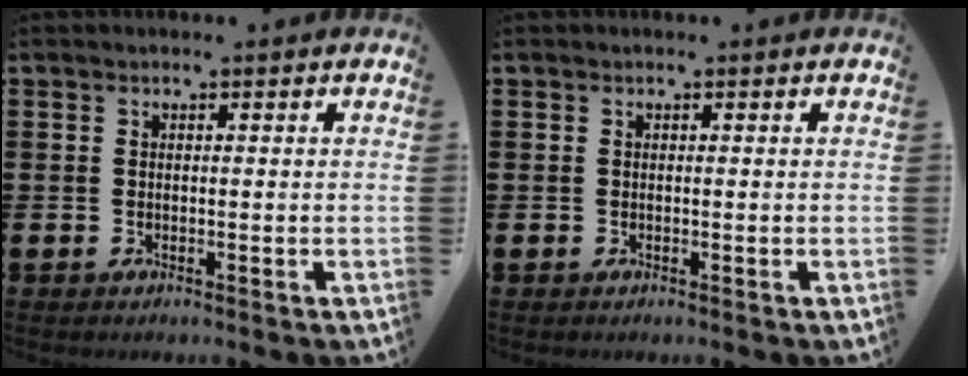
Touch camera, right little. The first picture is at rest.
{"total": 0.0}